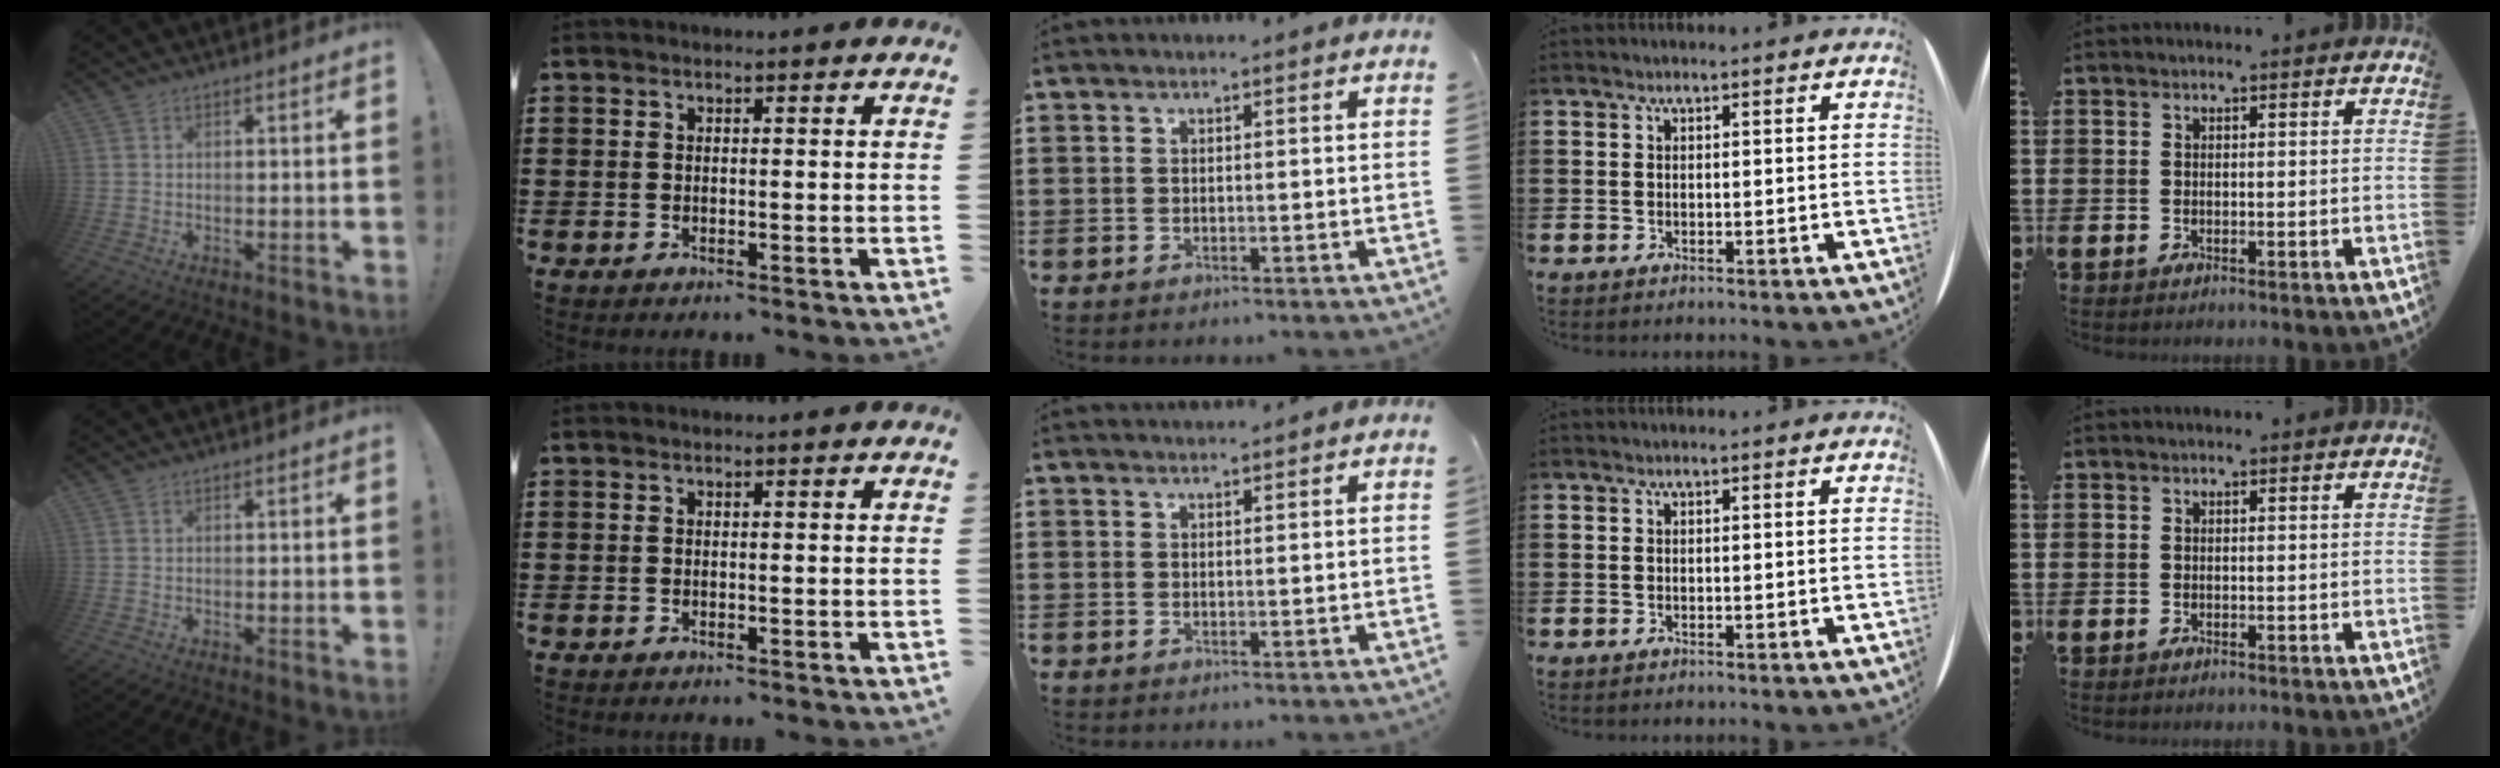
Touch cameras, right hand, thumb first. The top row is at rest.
{"middle": {"total": 1.0, "force": [1.0, 0.0, 0.0], "torque": [-0.003, -0.003, 0.020]}}